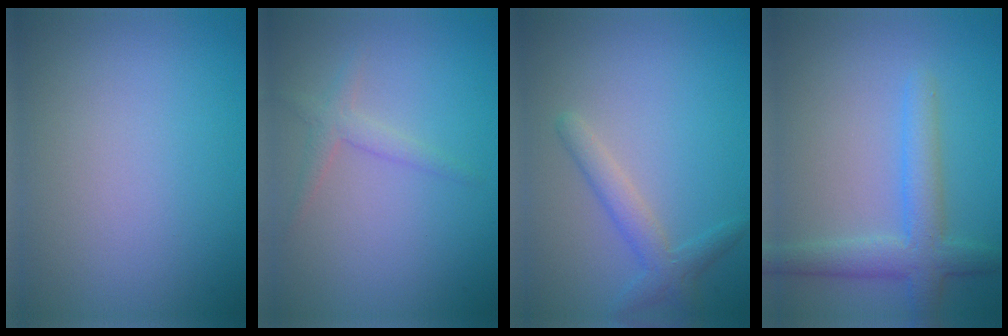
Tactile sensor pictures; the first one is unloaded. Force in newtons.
{"total": 1.7, "press": 1.6, "slide": 0.1}
{"total": 2.4, "press": 2.4, "slide": 0.2}
{"total": 2.9, "press": 2.9, "slide": 0.1}